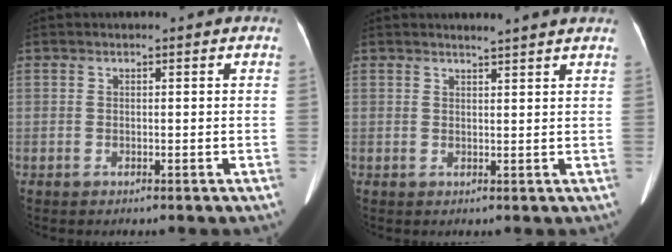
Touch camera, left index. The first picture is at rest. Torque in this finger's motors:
{"motor_torque": [0.07, -0.08, -0.02, 0.00]}